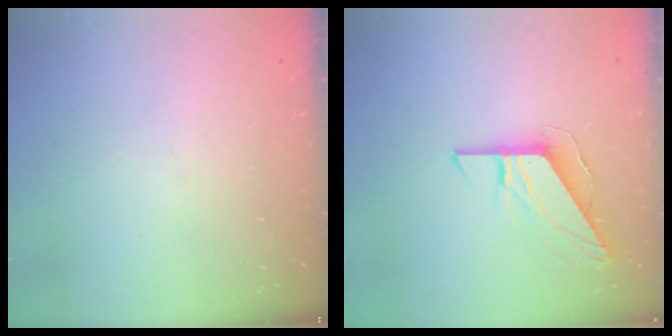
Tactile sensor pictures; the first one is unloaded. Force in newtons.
{"total": 8.8, "press": 8.8, "slide": 0.4}